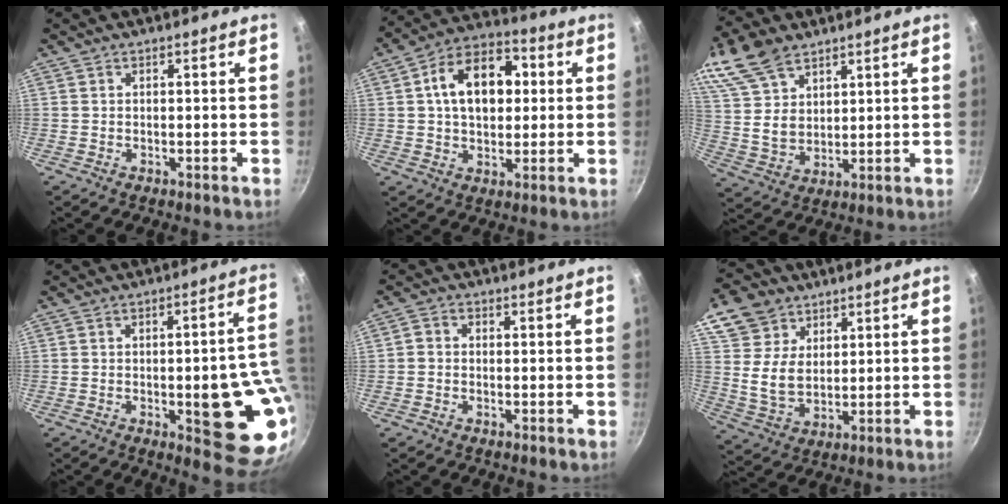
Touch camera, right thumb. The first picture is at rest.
{"total": 15.0, "force": [2.4, 10.1, 10.8], "torque": [-0.133, 0.021, 0.025]}
{"total": 16.5, "force": [10.1, 10.0, 8.3], "torque": [-0.168, -0.007, 0.209]}
{"total": 18.1, "force": [-2.8, 6.2, 16.8], "torque": [-0.154, 0.010, -0.032]}
{"total": 2.2, "force": [-0.4, 1.8, 1.1], "torque": [-0.024, 0.010, -0.013]}
{"total": 11.9, "force": [6.1, 8.7, 5.2], "torque": [-0.073, -0.022, 0.116]}